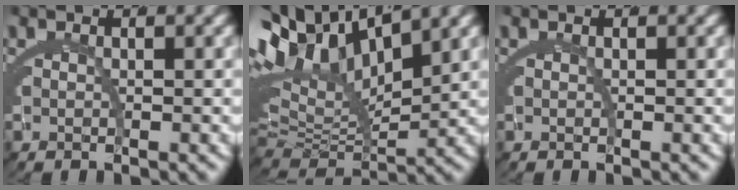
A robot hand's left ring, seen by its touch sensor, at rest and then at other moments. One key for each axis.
{"total": 14.4, "fx": 4.7, "fy": 9.3, "fz": 9.9, "tx": -0.204, "ty": -0.001, "tz": 0.077}
{"total": 0.0}